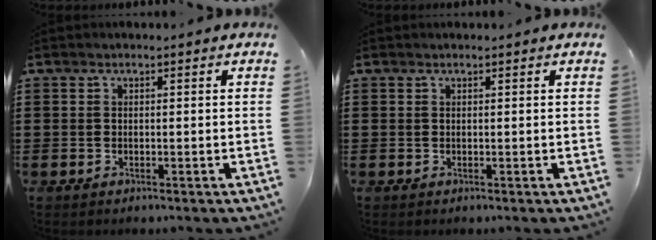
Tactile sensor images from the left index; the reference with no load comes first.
{"total": 0.0}